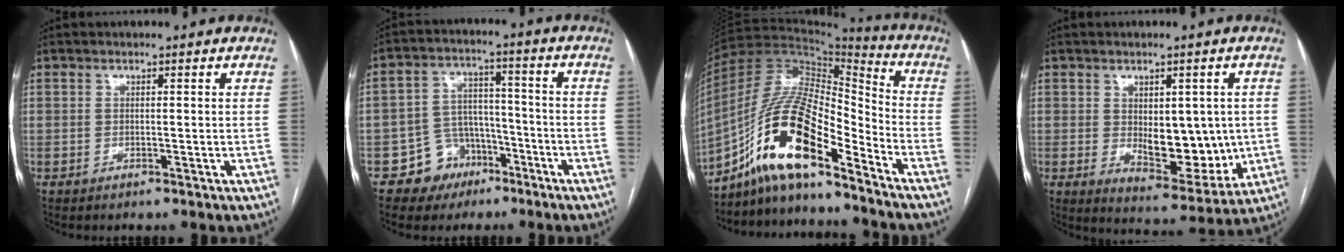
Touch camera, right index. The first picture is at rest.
{"total": 7.9, "force": [-4.4, 6.5, 1.3], "torque": [-0.012, 0.021, -0.062]}
{"total": 16.0, "force": [-9.9, 3.9, 11.9], "torque": [-0.233, 0.026, -0.176]}
{"total": 10.4, "force": [-0.2, 5.1, 9.0], "torque": [-0.123, -0.008, 0.018]}